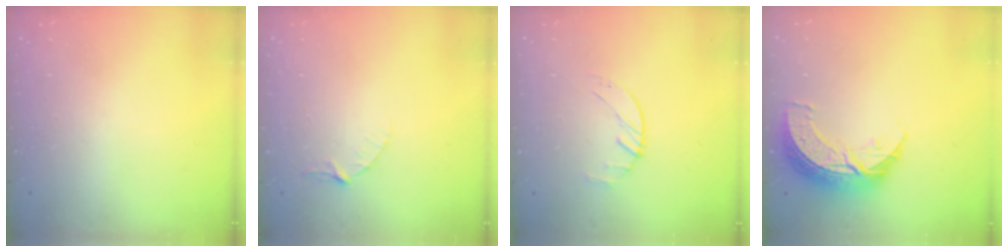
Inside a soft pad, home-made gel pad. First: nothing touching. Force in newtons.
{"total": 3.5, "press": 3.4, "slide": 0.4}
{"total": 1.9, "press": 1.9, "slide": 0.3}
{"total": 10.3, "press": 10.2, "slide": 0.7}